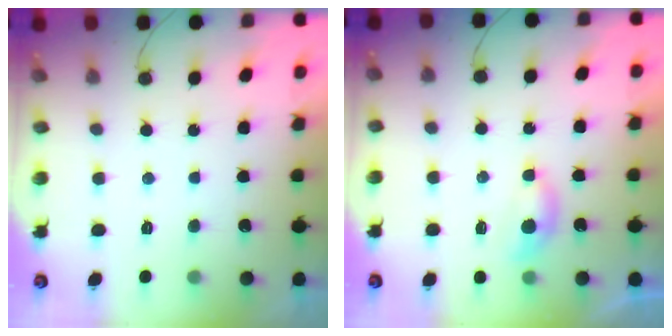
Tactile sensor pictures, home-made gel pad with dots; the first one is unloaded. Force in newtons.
{"total": 3.9, "press": 3.9, "slide": 0.6}